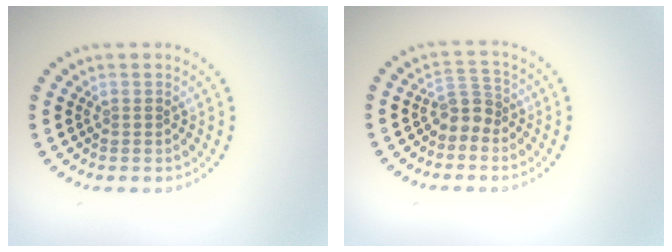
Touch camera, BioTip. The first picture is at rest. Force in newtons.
{"total": 2.2, "press": 1.7, "slide": 1.3}